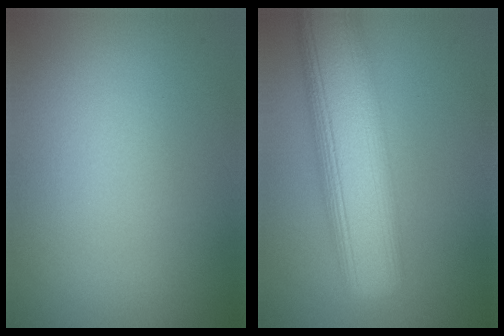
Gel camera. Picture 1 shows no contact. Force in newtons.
{"total": 11.5, "press": 11.5, "slide": 0.6}